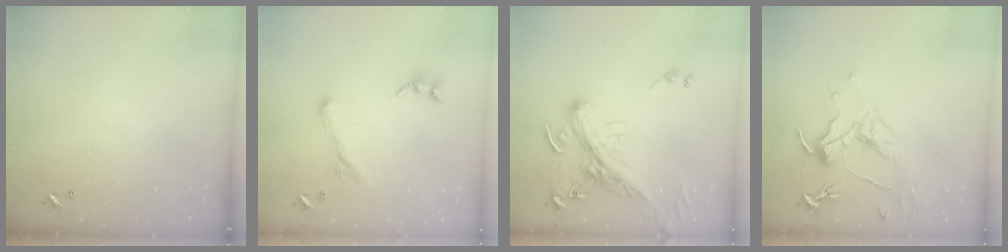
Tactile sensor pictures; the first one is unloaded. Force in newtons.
{"total": 1.6, "press": 1.5, "slide": 0.4}
{"total": 4.8, "press": 4.4, "slide": 1.9}
{"total": 1.6, "press": 1.3, "slide": 0.9}